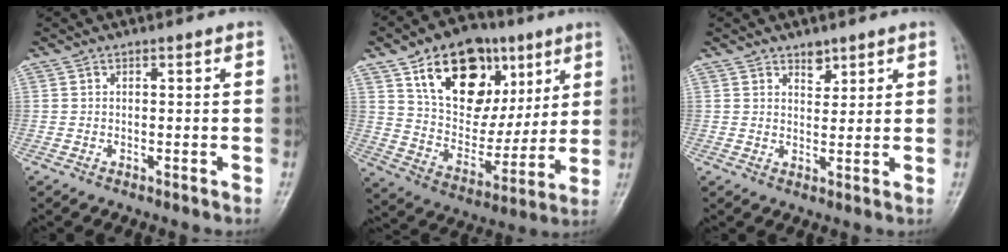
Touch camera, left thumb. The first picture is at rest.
{"total": 21.4, "force": [10.0, 14.0, 12.8], "torque": [-0.158, -0.028, 0.170]}
{"total": 2.8, "force": [2.0, 1.6, 1.1], "torque": [-0.002, -0.014, 0.033]}